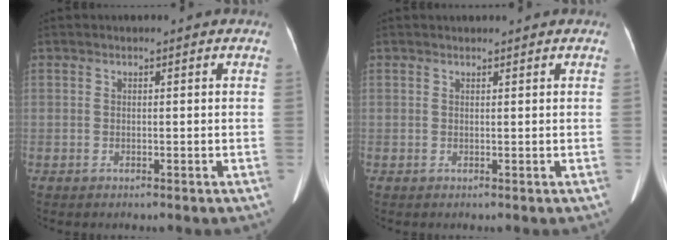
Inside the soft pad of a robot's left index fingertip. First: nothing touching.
{"total": 2.1, "force": [1.9, 0.3, 0.6], "torque": [-0.008, 0.019, 0.028]}